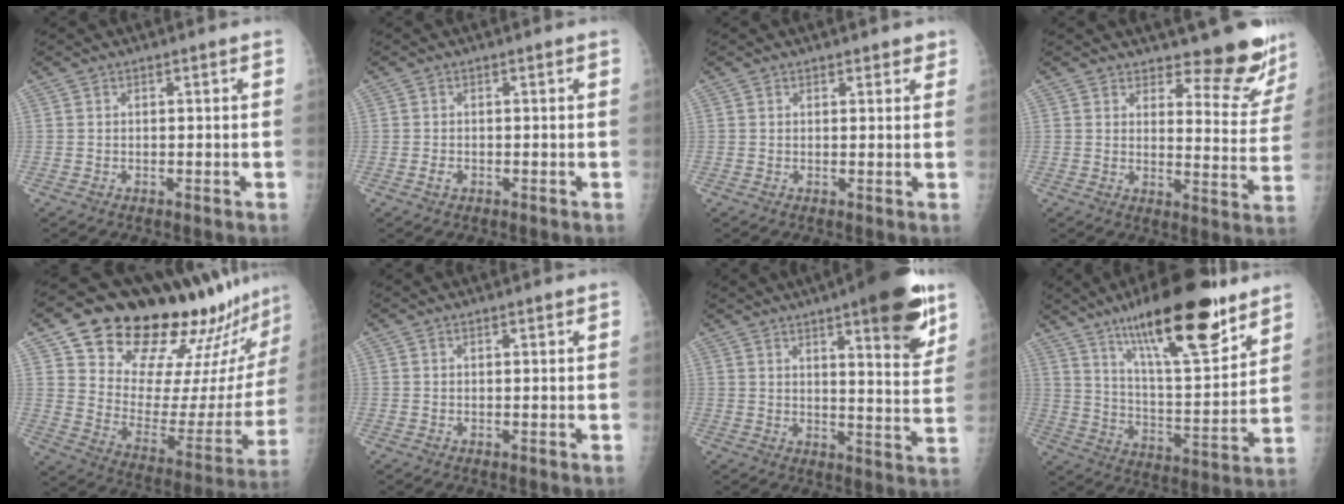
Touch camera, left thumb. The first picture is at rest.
{"total": 1.1, "force": [-0.3, 0.9, 0.7], "torque": [-0.010, 0.000, -0.004]}
{"total": 1.9, "force": [1.5, 1.2, 0.3], "torque": [0.020, -0.007, 0.013]}
{"total": 11.6, "force": [10.6, 3.5, 3.1], "torque": [-0.002, -0.104, 0.124]}
{"total": 28.9, "force": [24.0, 8.3, 13.7], "torque": [-0.172, -0.152, 0.339]}
{"total": 0.7, "force": [0.6, 0.2, 0.2], "torque": [-0.005, -0.004, 0.010]}
{"total": 16.7, "force": [9.6, 4.0, 13.0], "torque": [-0.146, -0.049, 0.130]}
{"total": 23.6, "force": [15.4, 6.2, 16.8], "torque": [-0.242, -0.072, 0.254]}